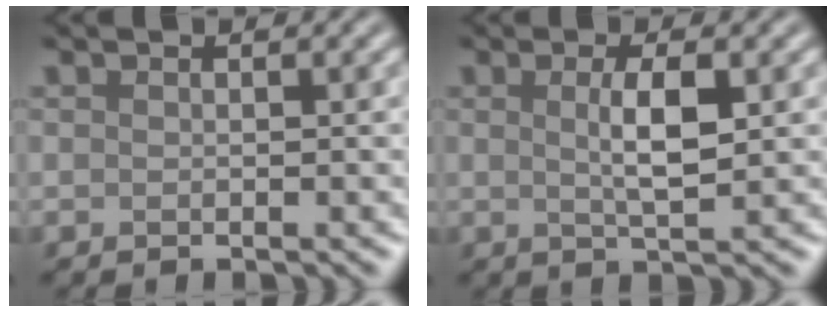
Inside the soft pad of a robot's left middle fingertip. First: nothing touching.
{"total": 3.2, "force": [0.5, 0.7, 3.1], "torque": [-0.059, 0.001, 0.010]}